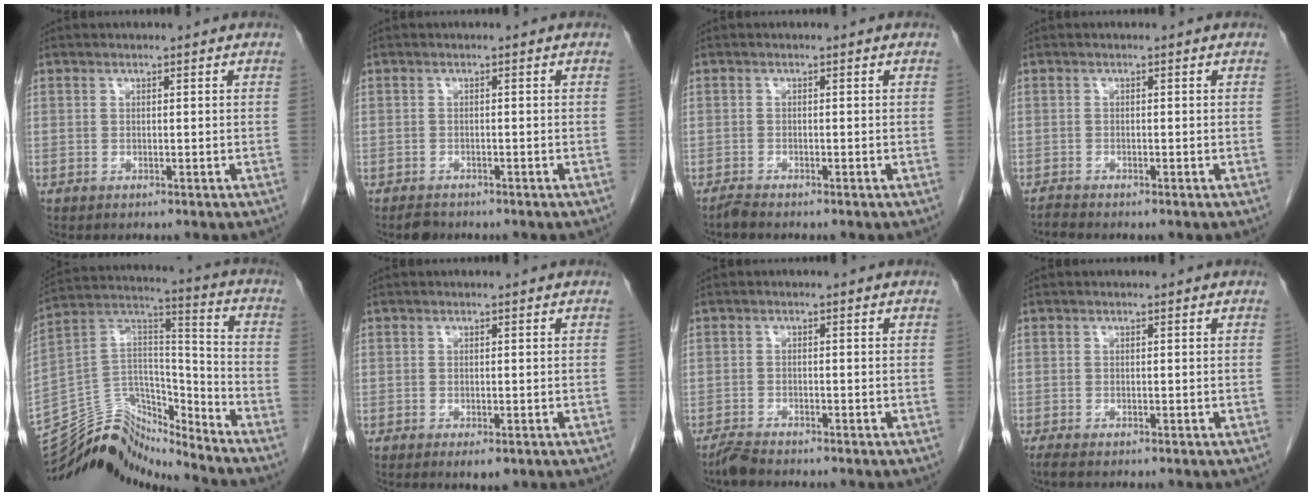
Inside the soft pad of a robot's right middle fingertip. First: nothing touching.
{"total": 1.6, "force": [-1.3, 0.7, 0.5], "torque": [-0.013, -0.001, -0.020]}
{"total": 1.0, "force": [-1.0, -0.1, 0.3], "torque": [-0.011, -0.003, -0.021]}
{"total": 1.0, "force": [0.9, -0.3, -0.3], "torque": [-0.002, -0.009, 0.013]}
{"total": 11.5, "force": [-11.3, 2.1, 0.7], "torque": [-0.011, 0.091, -0.207]}
{"total": 1.8, "force": [-0.9, 0.7, 1.4], "torque": [-0.020, -0.004, -0.008]}
{"total": 2.1, "force": [-2.0, 0.1, 0.7], "torque": [-0.020, -0.007, -0.039]}
{"total": 0.8, "force": [-0.7, 0.0, 0.5], "torque": [-0.012, -0.003, -0.014]}